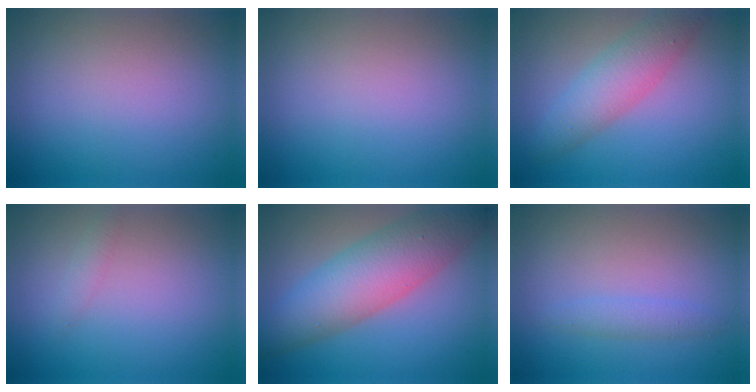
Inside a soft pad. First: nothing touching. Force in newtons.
{"total": 0.0}
{"total": 4.6, "press": 4.6, "slide": 0.0}
{"total": 0.9, "press": 0.9, "slide": 0.1}
{"total": 8.2, "press": 8.2, "slide": 0.1}
{"total": 1.5, "press": 1.4, "slide": 0.1}